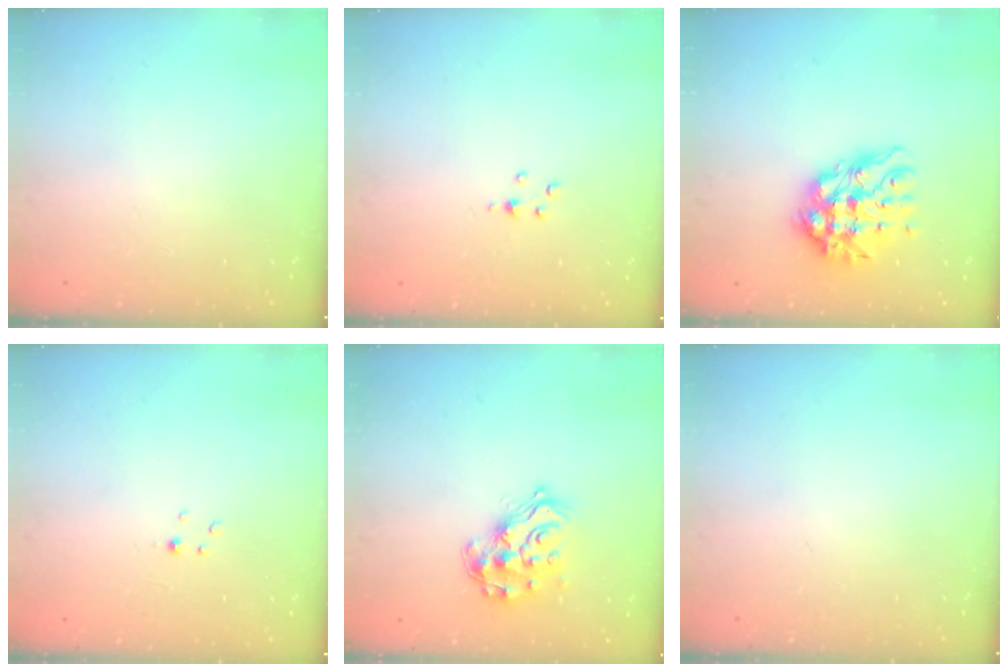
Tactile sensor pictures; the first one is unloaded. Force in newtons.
{"total": 2.9, "press": 2.8, "slide": 0.4}
{"total": 11.6, "press": 11.5, "slide": 1.5}
{"total": 1.4, "press": 1.3, "slide": 0.2}
{"total": 17.0, "press": 17.0, "slide": 1.1}
{"total": 0.0}